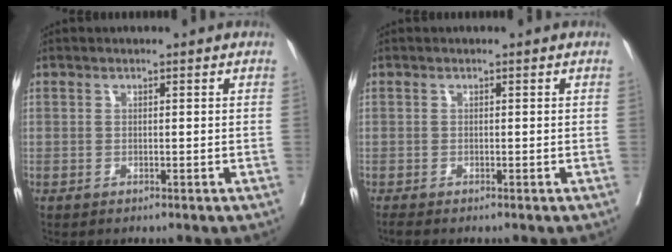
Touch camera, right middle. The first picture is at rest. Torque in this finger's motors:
{"motor_torque": [0.03, -0.03, -0.01, 0.00]}